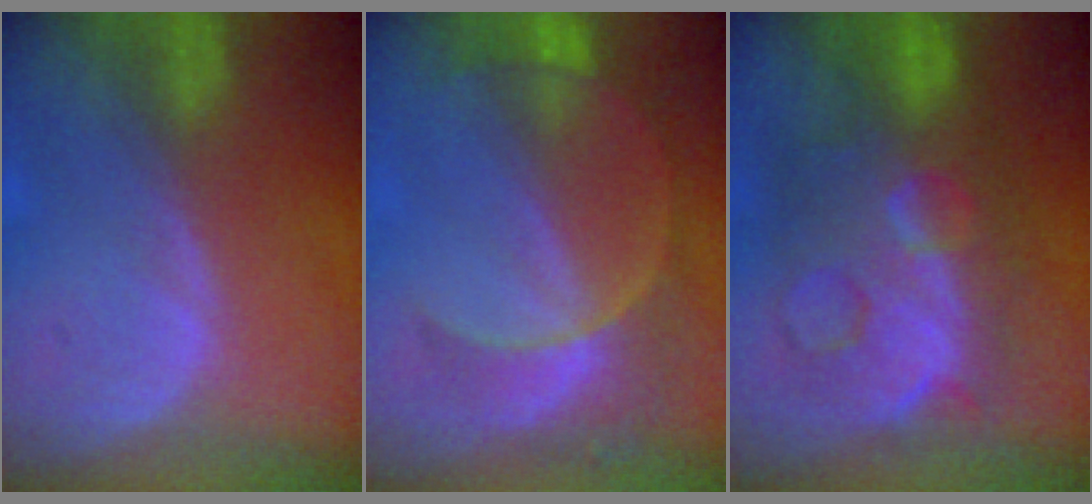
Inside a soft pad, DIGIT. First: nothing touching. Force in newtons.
{"total": 7.5, "press": 6.6, "slide": 3.6}
{"total": 12.1, "press": 12.0, "slide": 1.4}